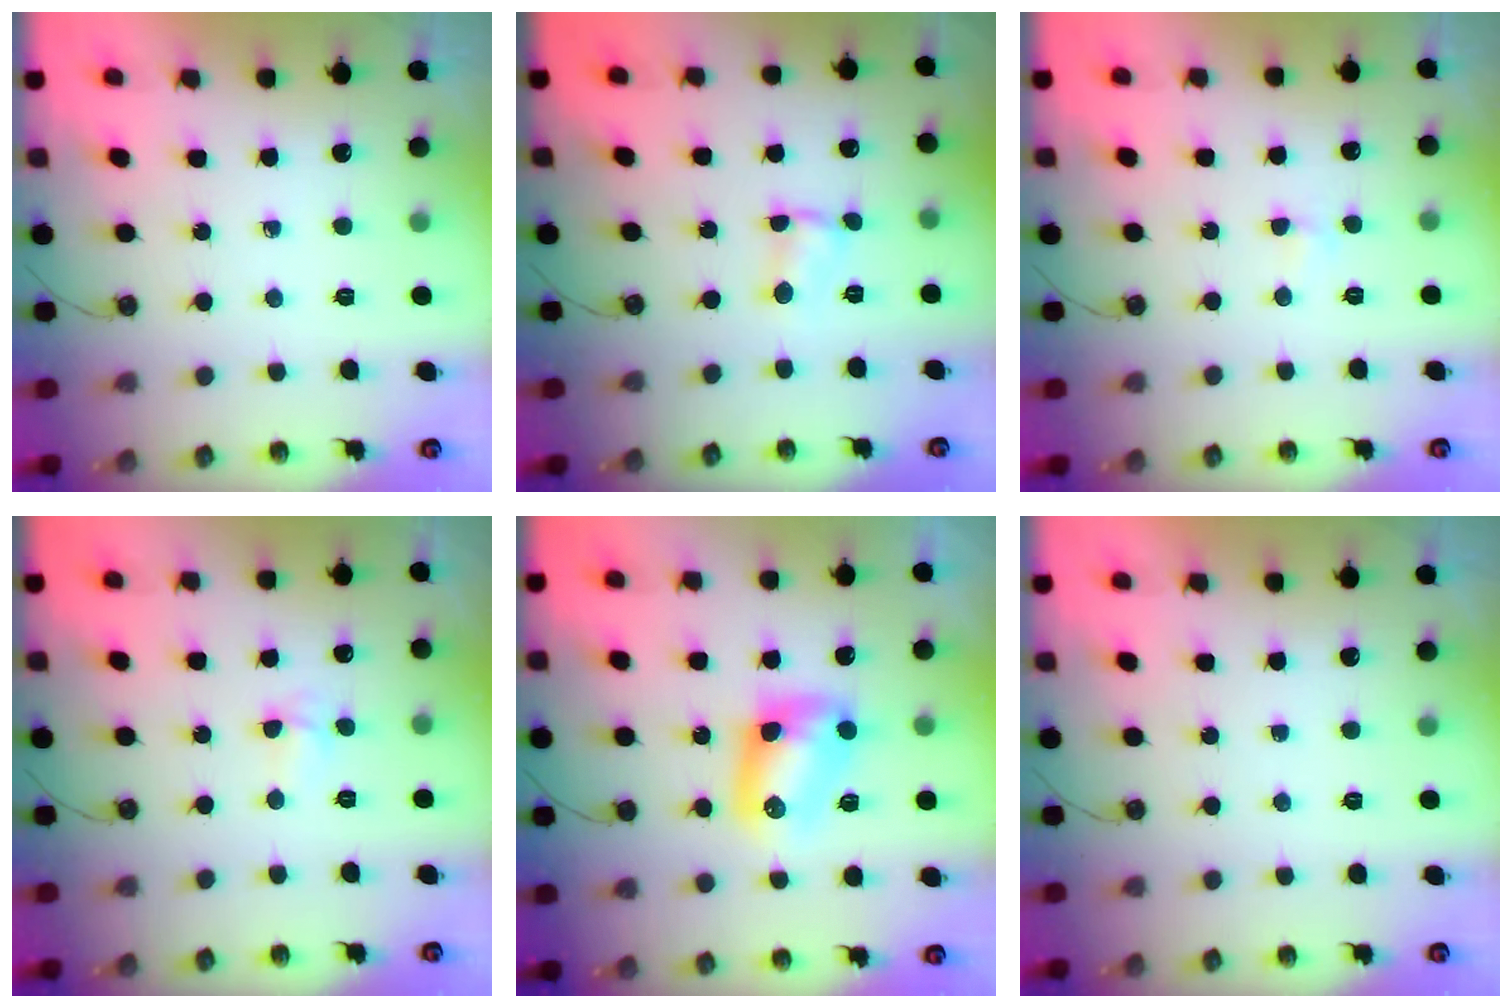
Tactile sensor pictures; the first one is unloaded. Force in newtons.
{"total": 1.6, "press": 1.6, "slide": 0.2}
{"total": 2.8, "press": 2.8, "slide": 0.5}
{"total": 3.6, "press": 1.9, "slide": 3.0}
{"total": 8.7, "press": 8.7, "slide": 0.3}
{"total": 0.0}